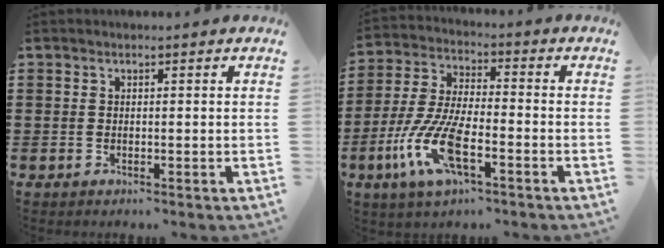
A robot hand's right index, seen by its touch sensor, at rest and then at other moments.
{"total": 10.8, "force": [-4.8, 3.5, 9.0], "torque": [-0.221, -0.014, -0.094]}